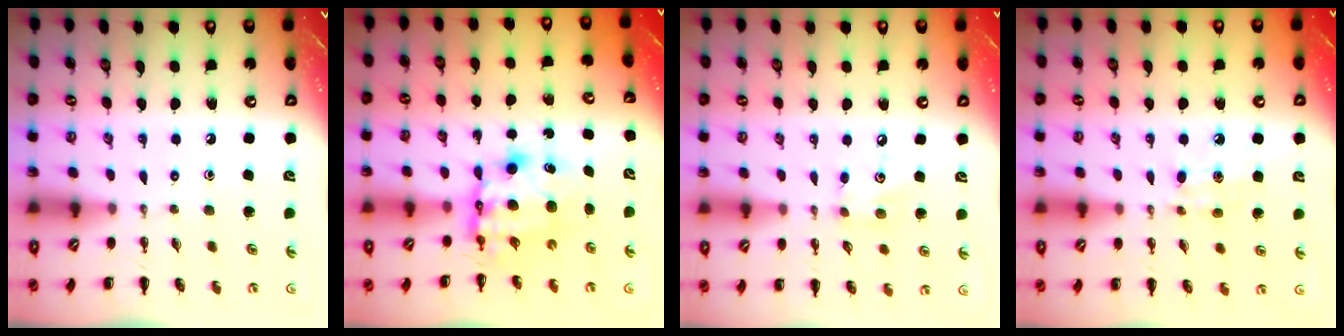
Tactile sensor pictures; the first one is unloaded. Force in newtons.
{"total": 6.9, "press": 6.6, "slide": 2.1}
{"total": 4.6, "press": 4.5, "slide": 0.7}
{"total": 5.1, "press": 4.9, "slide": 1.4}